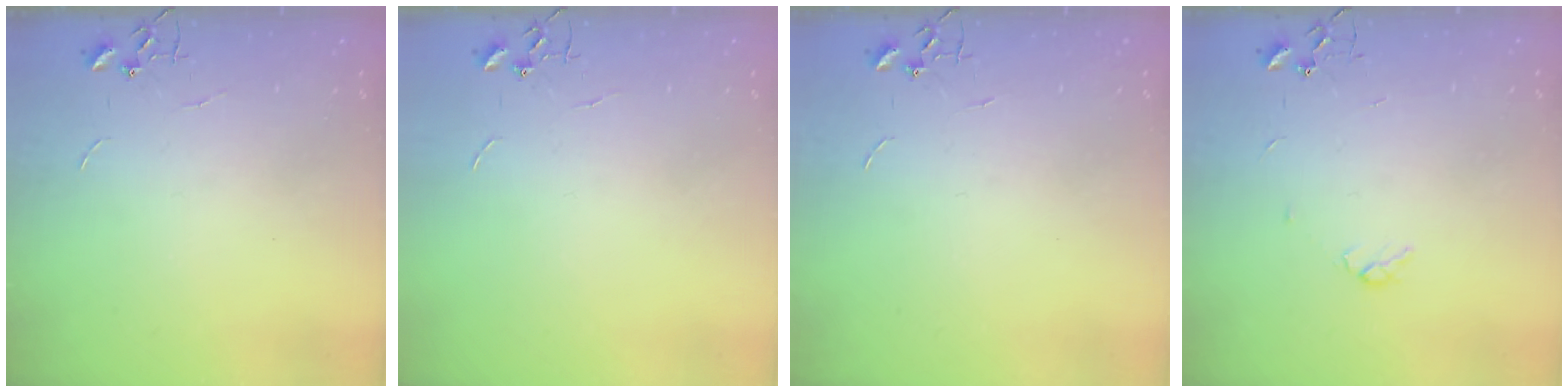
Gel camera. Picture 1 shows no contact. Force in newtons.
{"total": 0.0}
{"total": 0.0}
{"total": 2.9, "press": 2.8, "slide": 0.5}